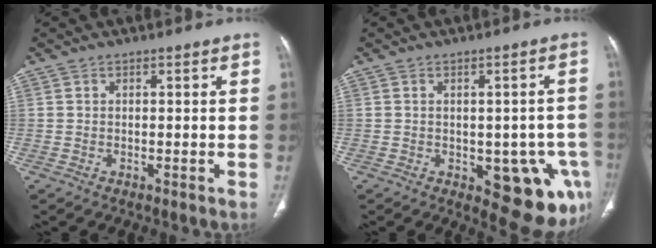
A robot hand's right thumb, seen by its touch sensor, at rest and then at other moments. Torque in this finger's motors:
{"motor_torque": [1.54, 1.64, 0.02, -0.04, 0.19]}